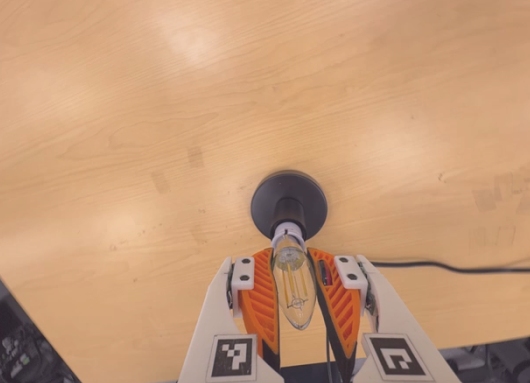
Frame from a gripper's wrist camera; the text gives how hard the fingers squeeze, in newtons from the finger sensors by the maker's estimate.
{"total": 17.7, "left": 17.1, "right": 18.3}